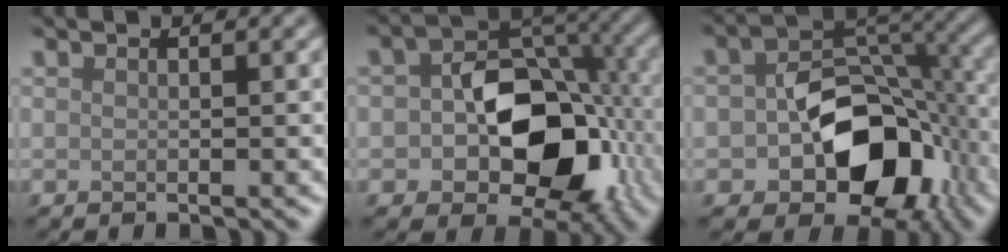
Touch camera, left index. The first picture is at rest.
{"total": 10.4, "force": [-1.7, 6.9, 7.6], "torque": [-0.107, 0.001, -0.030]}
{"total": 10.7, "force": [-3.0, 7.0, 7.4], "torque": [-0.108, -0.002, -0.049]}